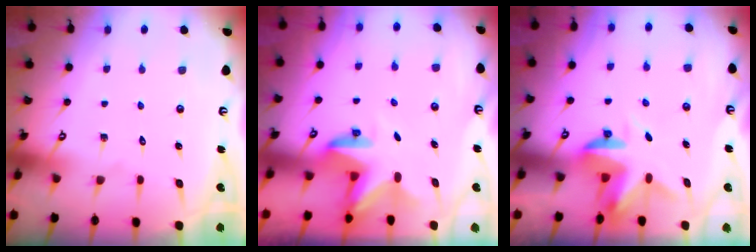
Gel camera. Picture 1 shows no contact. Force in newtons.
{"total": 2.7, "press": 2.7, "slide": 0.3}
{"total": 3.4, "press": 3.4, "slide": 0.3}